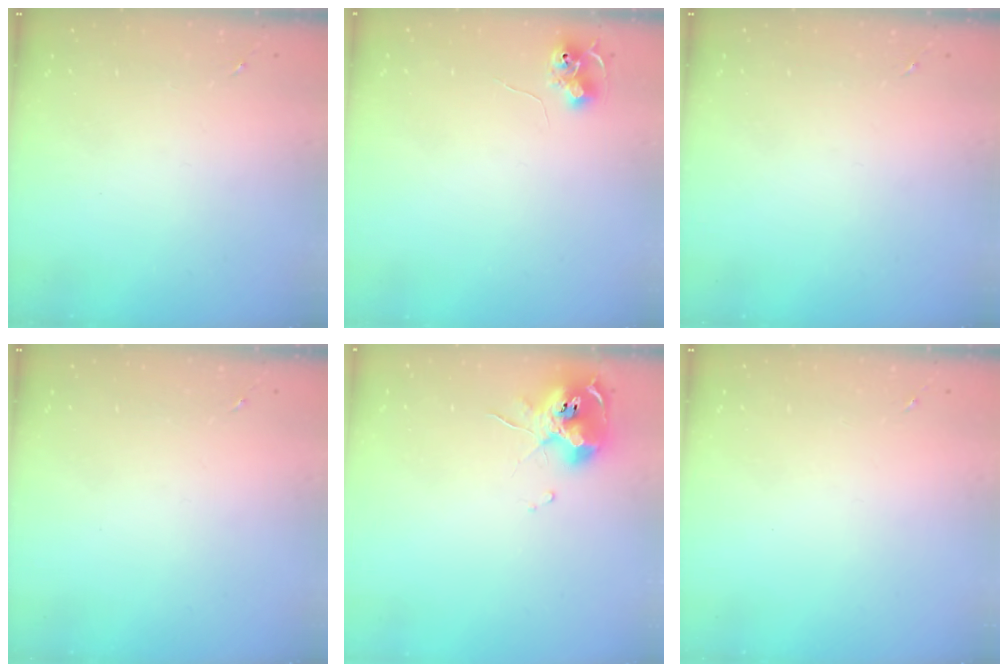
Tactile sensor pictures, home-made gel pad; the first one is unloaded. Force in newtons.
{"total": 7.9, "press": 7.8, "slide": 0.9}
{"total": 0.0}
{"total": 0.0}
{"total": 10.6, "press": 10.5, "slide": 1.2}
{"total": 0.0}